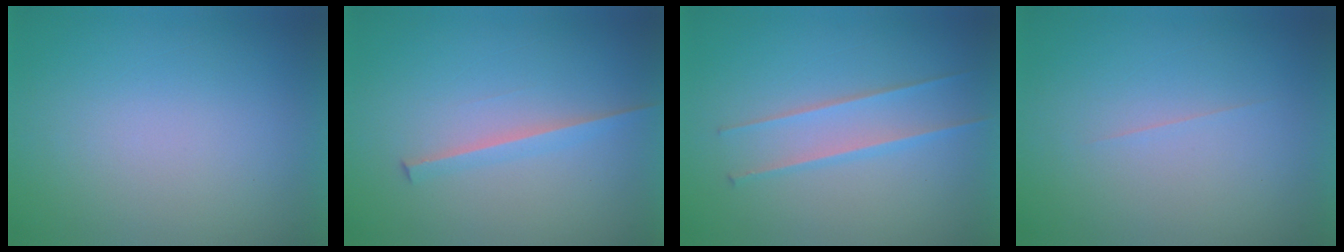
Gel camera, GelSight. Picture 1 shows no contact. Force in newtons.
{"total": 1.8}
{"total": 2.3}
{"total": 1.2}